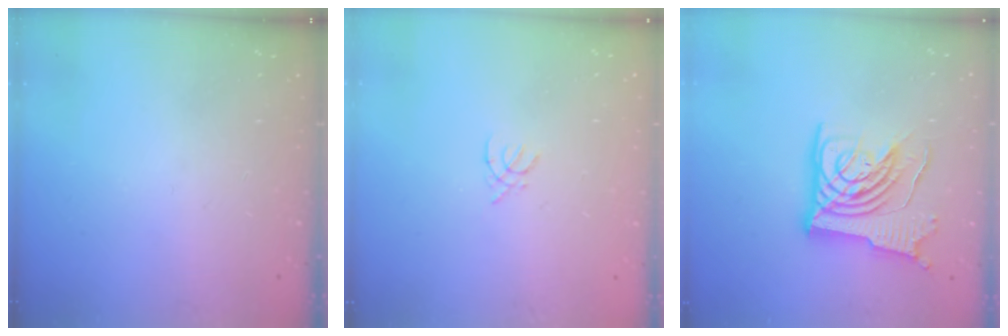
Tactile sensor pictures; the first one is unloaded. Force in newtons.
{"total": 1.8, "press": 1.8, "slide": 0.4}
{"total": 14.6, "press": 14.5, "slide": 1.8}